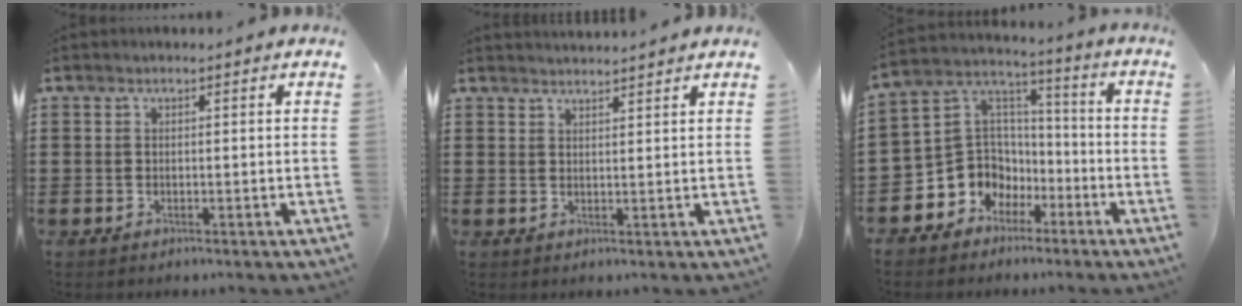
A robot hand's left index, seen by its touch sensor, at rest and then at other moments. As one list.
[{"total": 2.0, "force": [1.9, -0.3, -0.1], "torque": [-0.003, -0.003, 0.038]}, {"total": 8.0, "force": [-2.8, 7.5, 0.4], "torque": [-0.050, -0.008, -0.050]}]